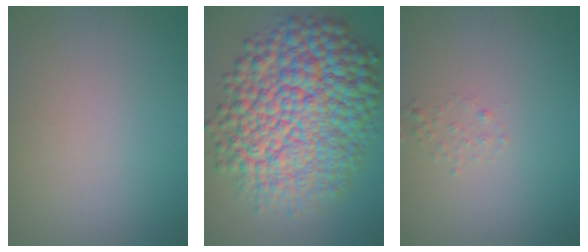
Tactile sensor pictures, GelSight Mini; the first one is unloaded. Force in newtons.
{"total": 15.5, "press": 15.5, "slide": 0.1}
{"total": 0.8, "press": 0.8, "slide": 0.1}